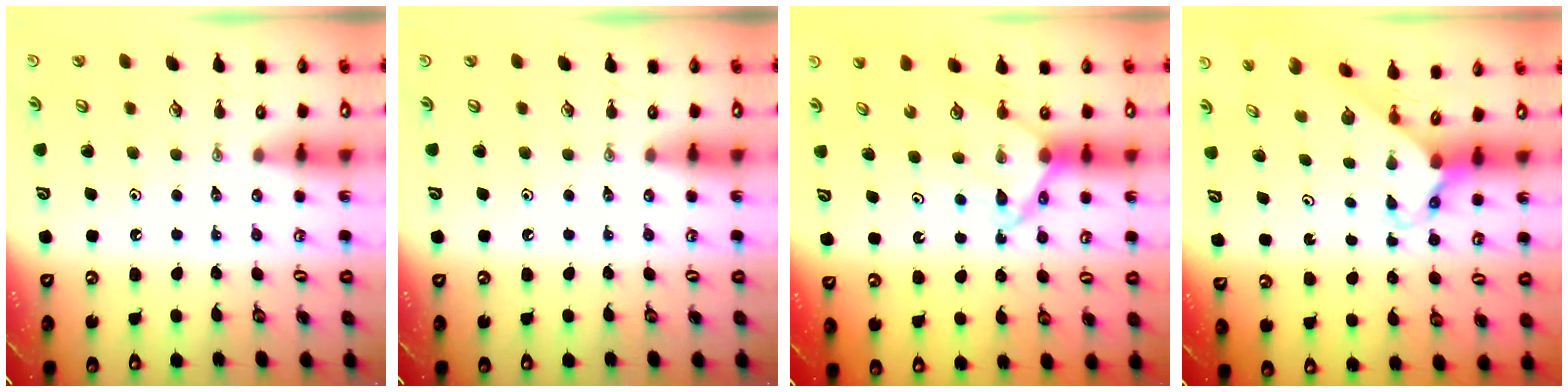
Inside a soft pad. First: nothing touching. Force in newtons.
{"total": 0.0}
{"total": 9.1, "press": 9.0, "slide": 0.9}
{"total": 2.5, "press": 2.5, "slide": 0.2}